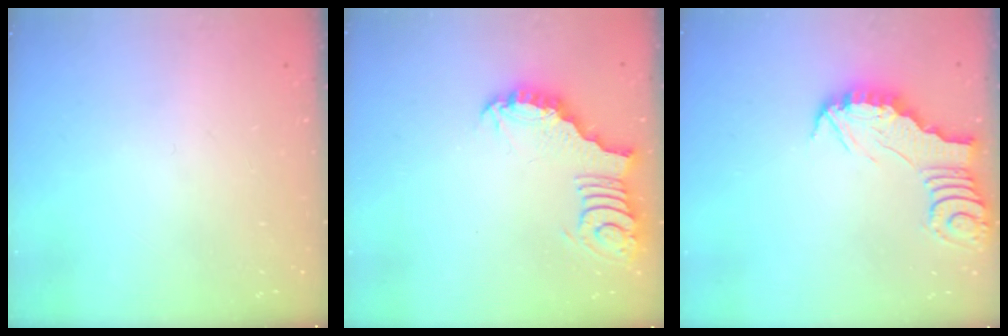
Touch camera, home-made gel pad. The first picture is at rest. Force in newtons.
{"total": 3.5, "press": 3.4, "slide": 0.7}
{"total": 2.6, "press": 2.6, "slide": 0.2}